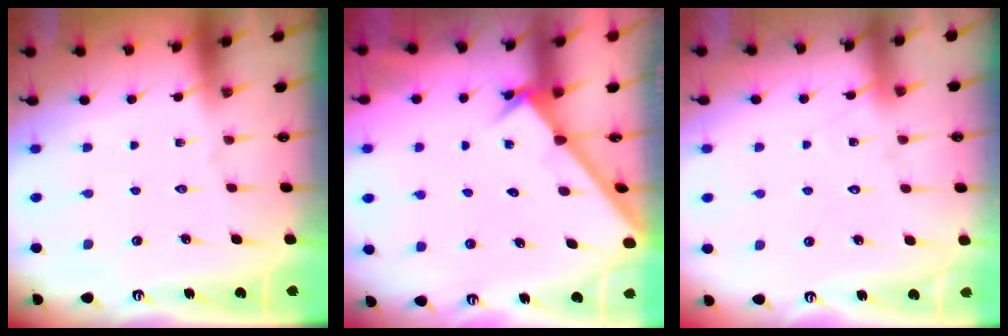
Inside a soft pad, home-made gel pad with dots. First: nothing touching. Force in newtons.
{"total": 2.1, "press": 2.1, "slide": 0.3}
{"total": 7.8, "press": 7.8, "slide": 0.5}